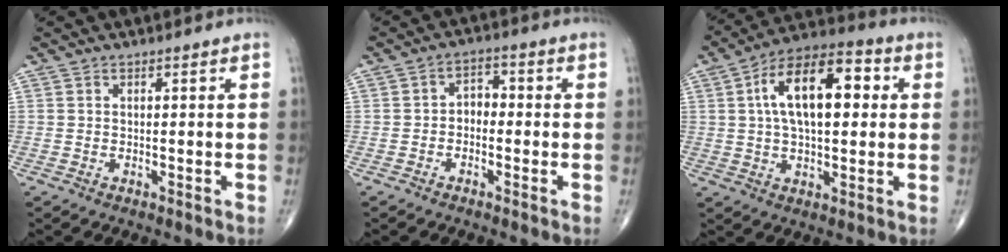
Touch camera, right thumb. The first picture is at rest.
{"total": 3.5, "force": [-0.8, 2.5, 2.2], "torque": [-0.016, 0.023, -0.026]}
{"total": 16.7, "force": [3.2, 8.3, 14.1], "torque": [-0.216, 0.026, 0.047]}